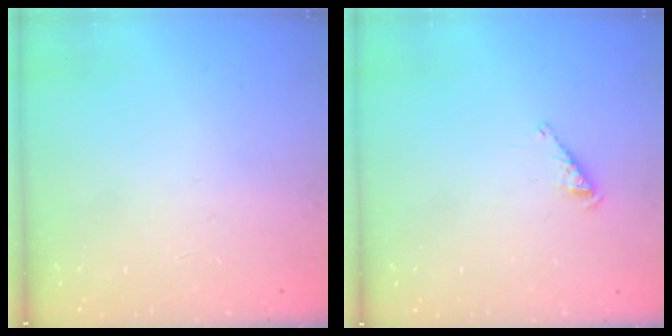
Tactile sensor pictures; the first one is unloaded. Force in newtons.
{"total": 2.5, "press": 2.5, "slide": 0.5}